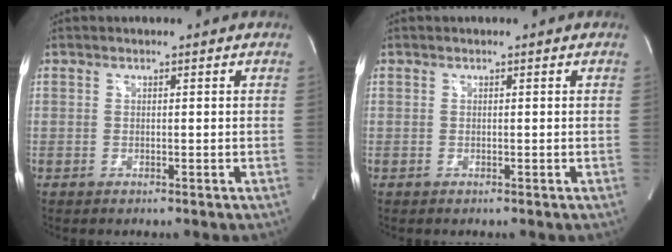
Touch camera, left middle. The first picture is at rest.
{"total": 0.0}